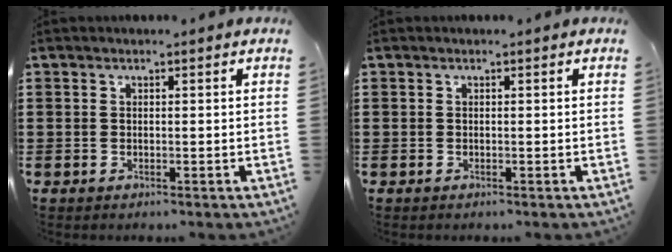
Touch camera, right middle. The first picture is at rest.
{"total": 0.0}